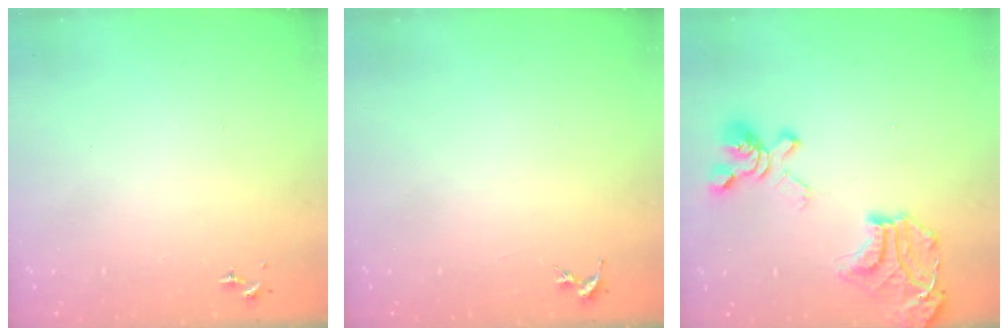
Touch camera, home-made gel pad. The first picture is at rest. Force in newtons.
{"total": 0.0}
{"total": 20.9, "press": 20.8, "slide": 2.0}